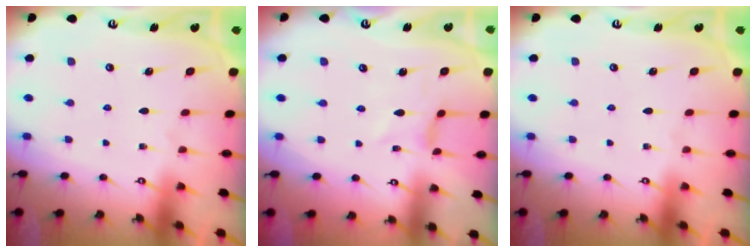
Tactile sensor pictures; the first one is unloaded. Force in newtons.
{"total": 0.0}
{"total": 0.0}